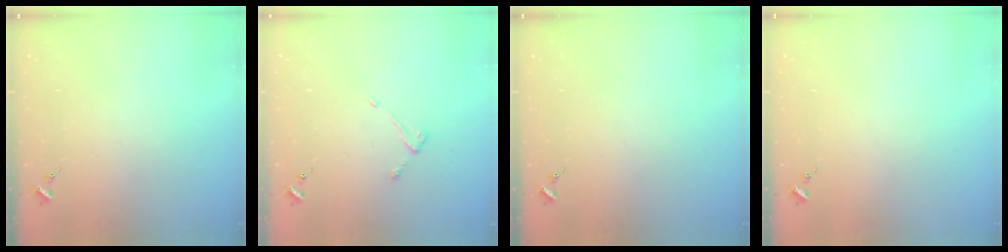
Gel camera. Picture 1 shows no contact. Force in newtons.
{"total": 3.5, "press": 3.4, "slide": 0.5}
{"total": 0.0}
{"total": 0.0}